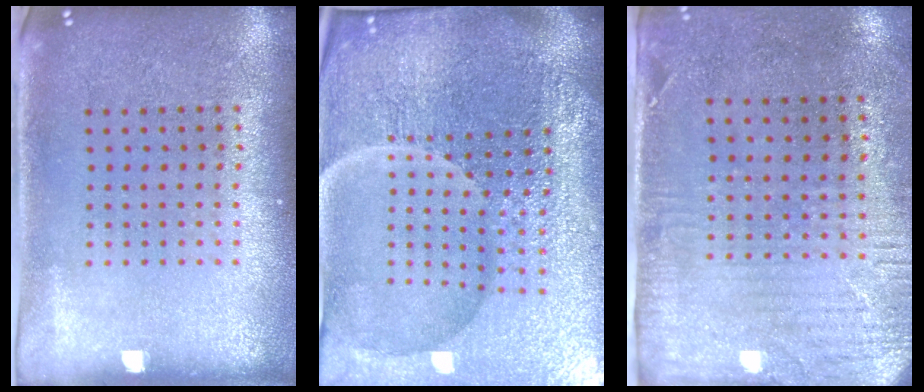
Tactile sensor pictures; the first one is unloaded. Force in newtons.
{"total": 6.6, "press": 5.9, "slide": 2.9}
{"total": 2.9, "press": 2.4, "slide": 1.7}